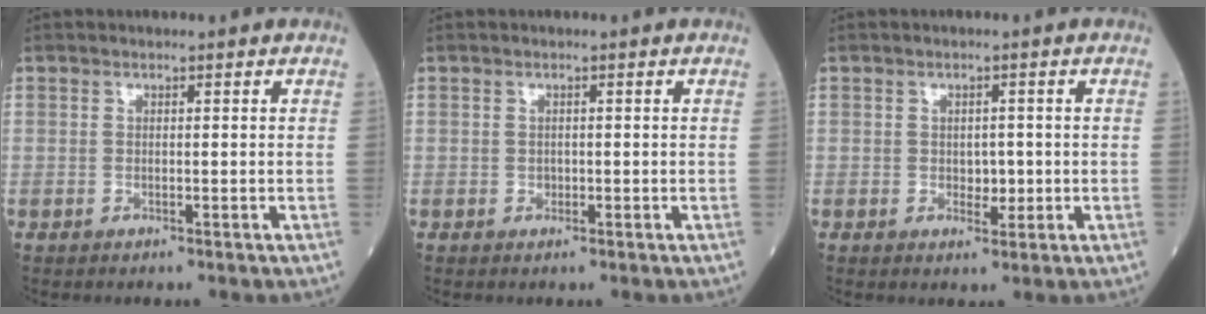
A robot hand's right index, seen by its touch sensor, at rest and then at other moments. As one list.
[{"total": 0.5, "force": [-0.2, 0.5, 0.2], "torque": [-0.001, 0.003, -0.003]}, {"total": 2.2, "force": [-0.2, 1.5, 1.6], "torque": [-0.018, 0.002, 0.002]}]